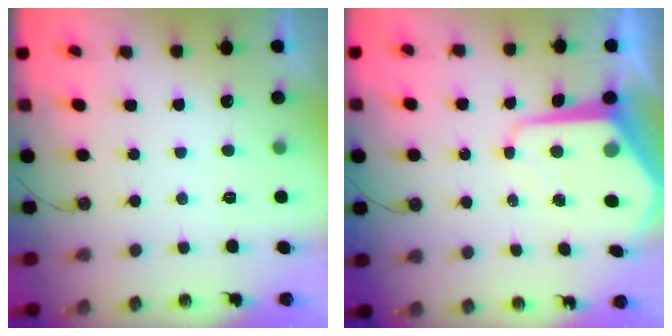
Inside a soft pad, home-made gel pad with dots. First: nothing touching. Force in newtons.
{"total": 10.6, "press": 10.6, "slide": 0.9}